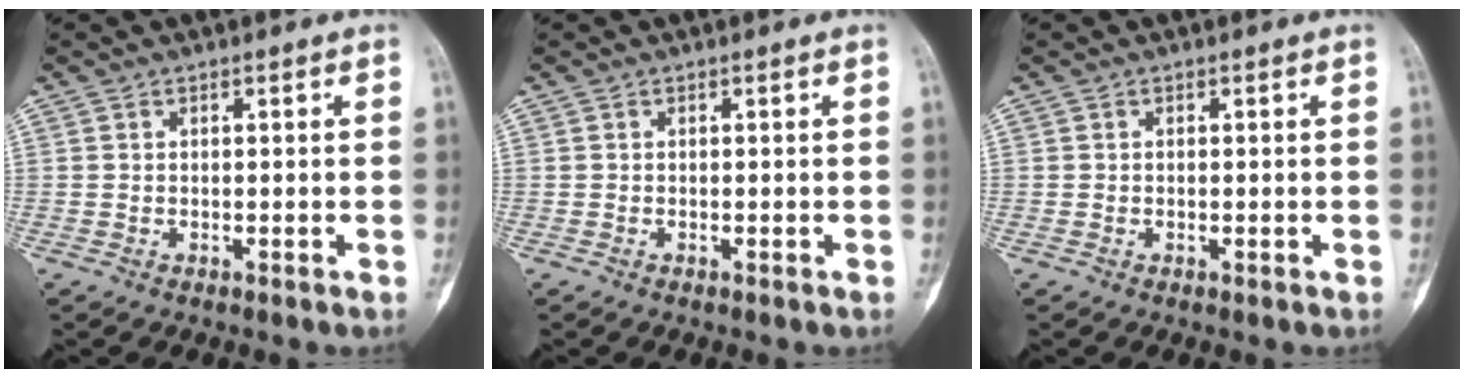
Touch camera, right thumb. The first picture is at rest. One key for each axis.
{"total": 0.0}
{"total": 0.0}